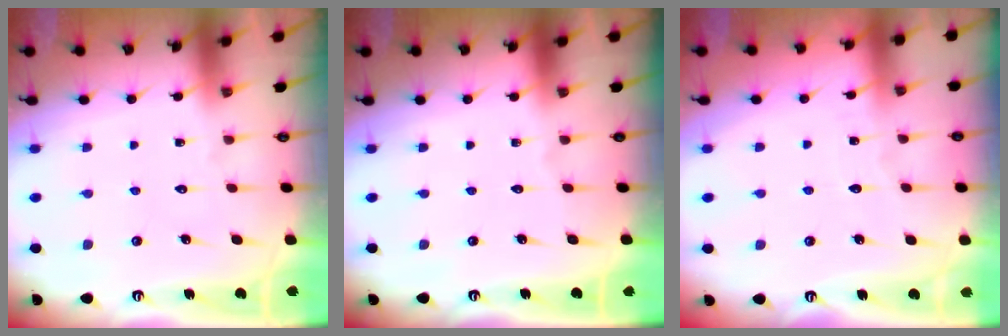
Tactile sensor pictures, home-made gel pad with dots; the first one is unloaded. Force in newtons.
{"total": 0.0}
{"total": 2.0, "press": 2.0, "slide": 0.2}